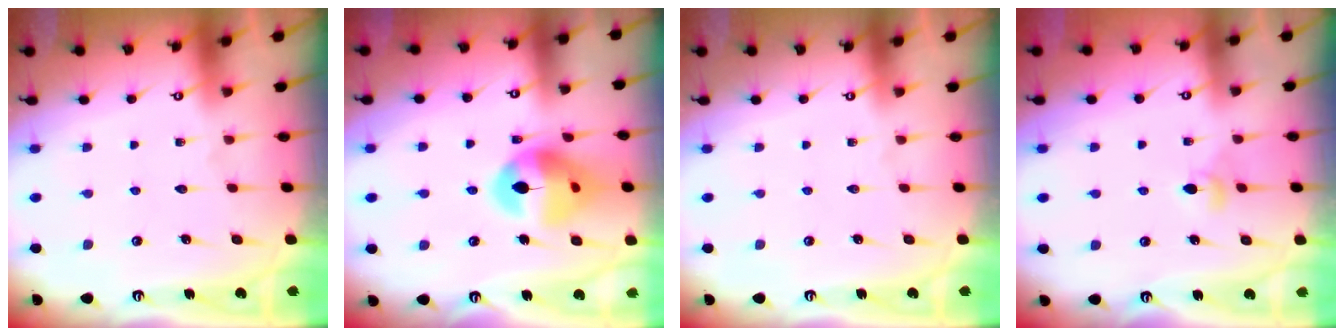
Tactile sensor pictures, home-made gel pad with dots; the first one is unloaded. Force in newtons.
{"total": 15.6, "press": 15.4, "slide": 2.1}
{"total": 0.0}
{"total": 4.3, "press": 4.3, "slide": 0.6}